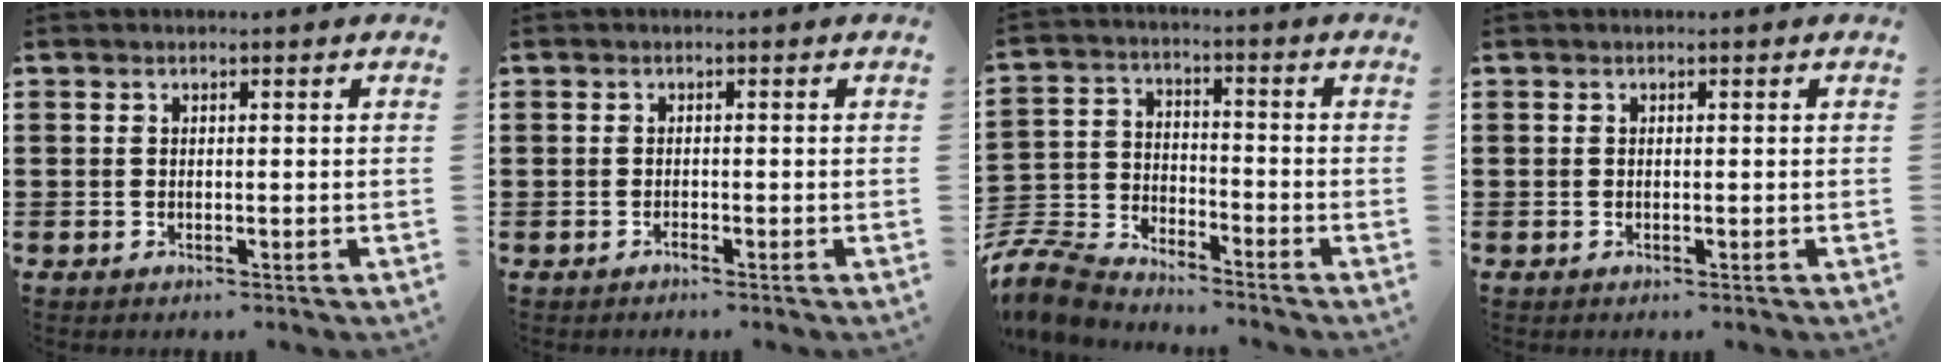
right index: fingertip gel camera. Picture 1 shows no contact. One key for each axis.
{"total": 0.6, "fx": -0.6, "fy": 0.1, "fz": 0.1, "tx": -0.003, "ty": 0.001, "tz": -0.013}
{"total": 7.6, "fx": -7.4, "fy": 1.5, "fz": 1.3, "tx": -0.053, "ty": 0.002, "tz": -0.156}
{"total": 0.0}